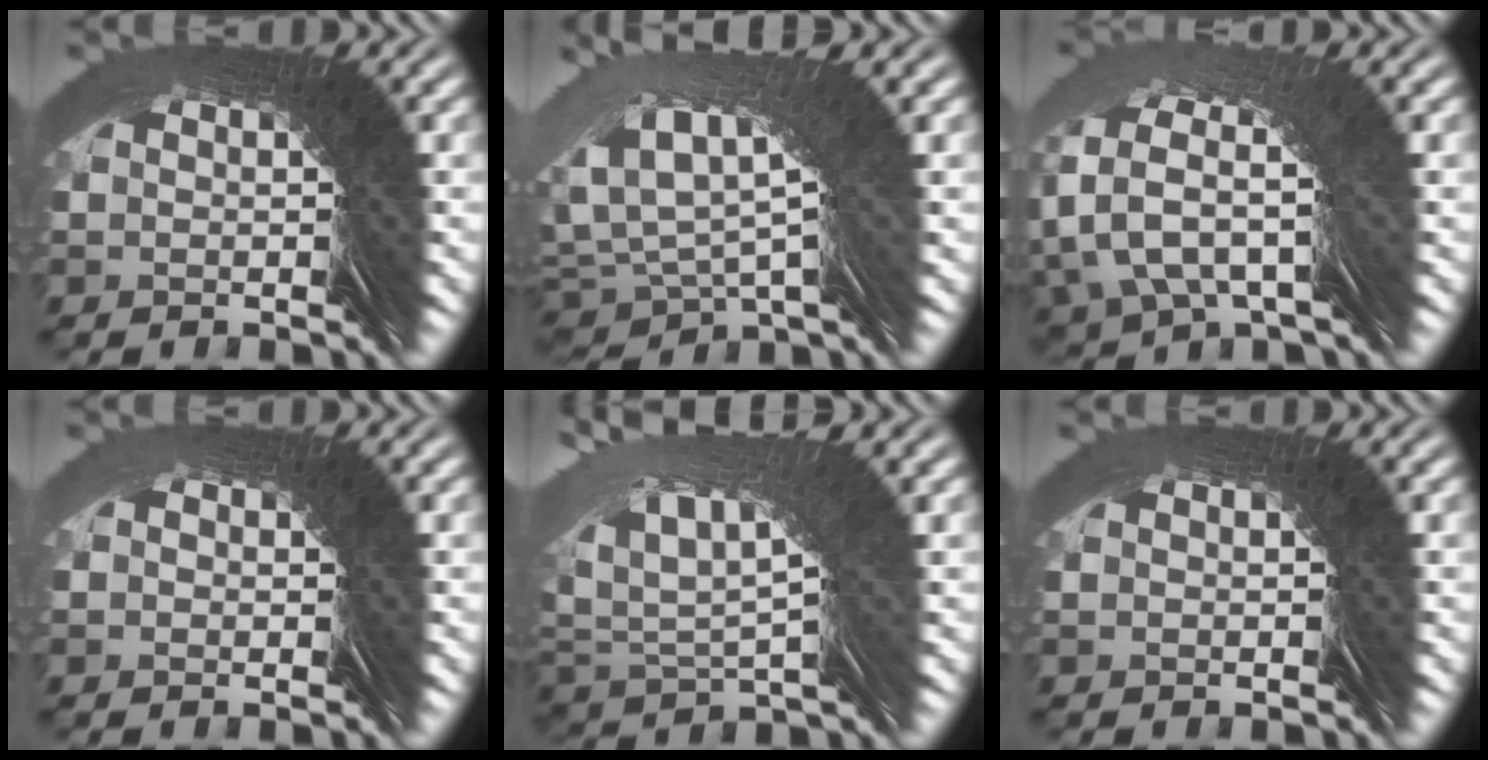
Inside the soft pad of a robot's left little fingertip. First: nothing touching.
{"total": 2.4, "force": [2.0, 0.1, 1.3], "torque": [-0.045, 0.019, 0.037]}
{"total": 4.3, "force": [3.8, -1.3, -1.5], "torque": [-0.022, 0.030, 0.052]}
{"total": 1.9, "force": [0.2, 1.8, 0.6], "torque": [-0.014, 0.001, -0.002]}
{"total": 4.2, "force": [3.4, 0.3, 2.4], "torque": [-0.058, 0.030, 0.059]}
{"total": 0.0}